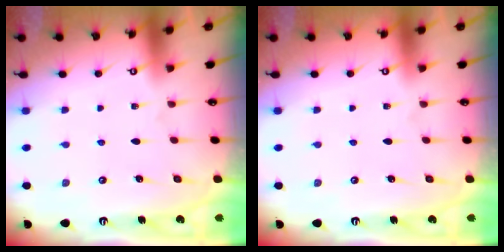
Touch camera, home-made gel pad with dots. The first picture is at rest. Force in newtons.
{"total": 0.0}